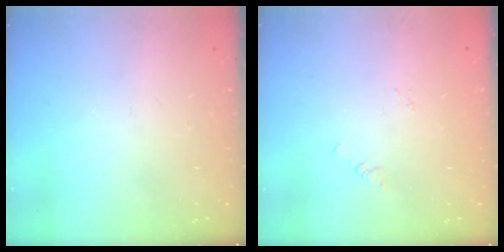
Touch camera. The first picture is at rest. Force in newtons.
{"total": 2.9, "press": 2.9, "slide": 0.3}